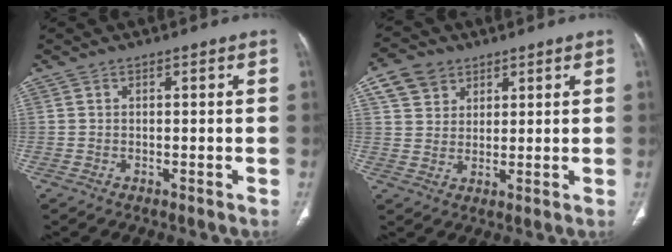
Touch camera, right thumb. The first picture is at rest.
{"total": 6.8, "force": [3.6, 5.2, 2.2], "torque": [-0.022, -0.009, 0.070]}